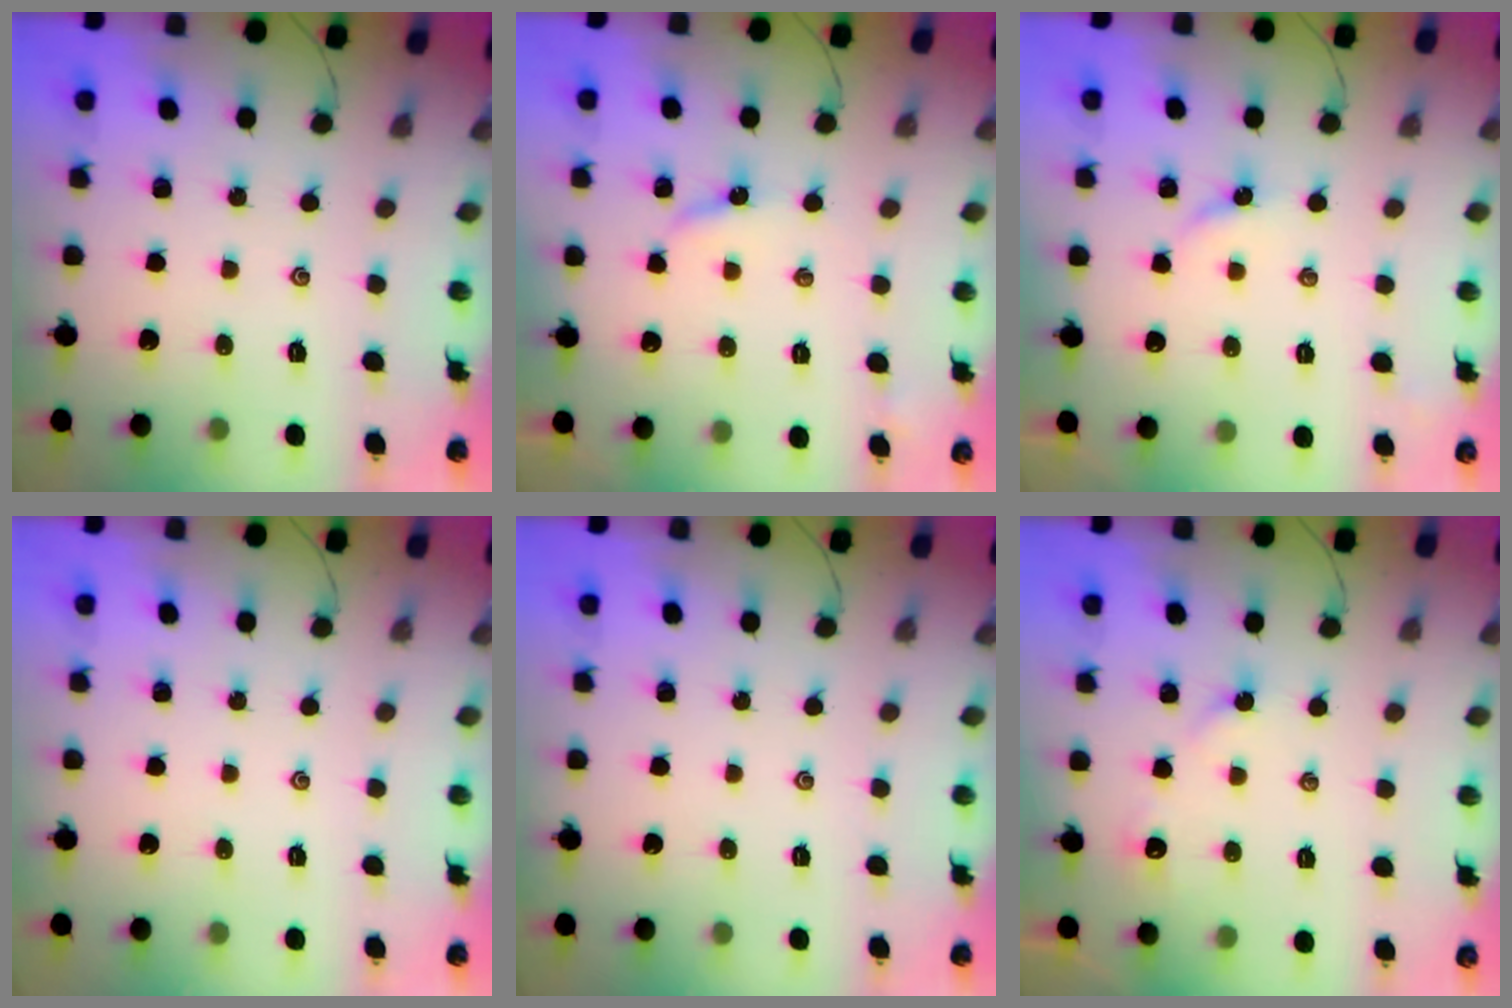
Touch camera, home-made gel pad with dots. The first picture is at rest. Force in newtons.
{"total": 3.3, "press": 3.3, "slide": 0.3}
{"total": 2.9, "press": 2.8, "slide": 0.4}
{"total": 0.0}
{"total": 0.0}
{"total": 2.9, "press": 2.9, "slide": 0.5}